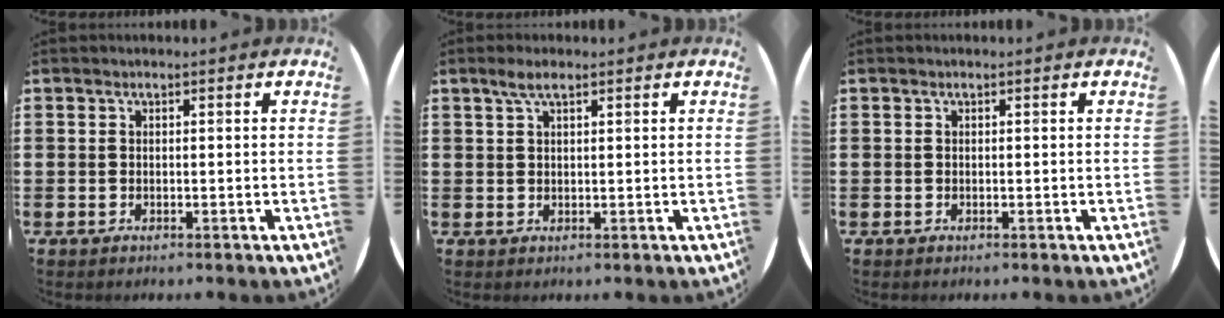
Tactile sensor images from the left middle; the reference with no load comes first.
{"total": 2.4, "force": [1.5, 0.7, 1.6], "torque": [-0.035, 0.006, 0.027]}
{"total": 0.0}